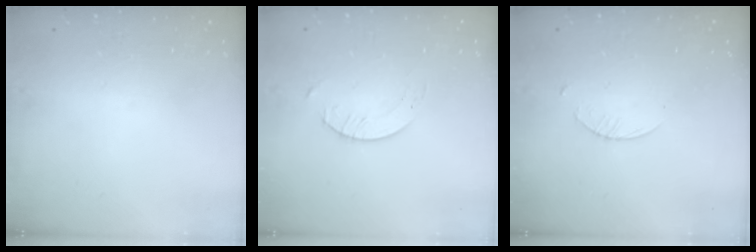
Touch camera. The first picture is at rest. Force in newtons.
{"total": 1.7, "press": 1.7, "slide": 0.2}
{"total": 1.5, "press": 1.5, "slide": 0.2}